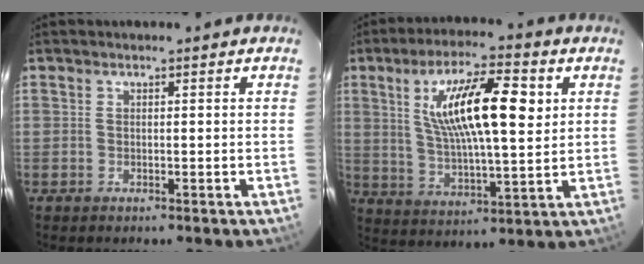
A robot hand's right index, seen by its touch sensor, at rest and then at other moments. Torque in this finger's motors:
{"motor_torque": [0.82, 0.02, 1.06, 0.21]}